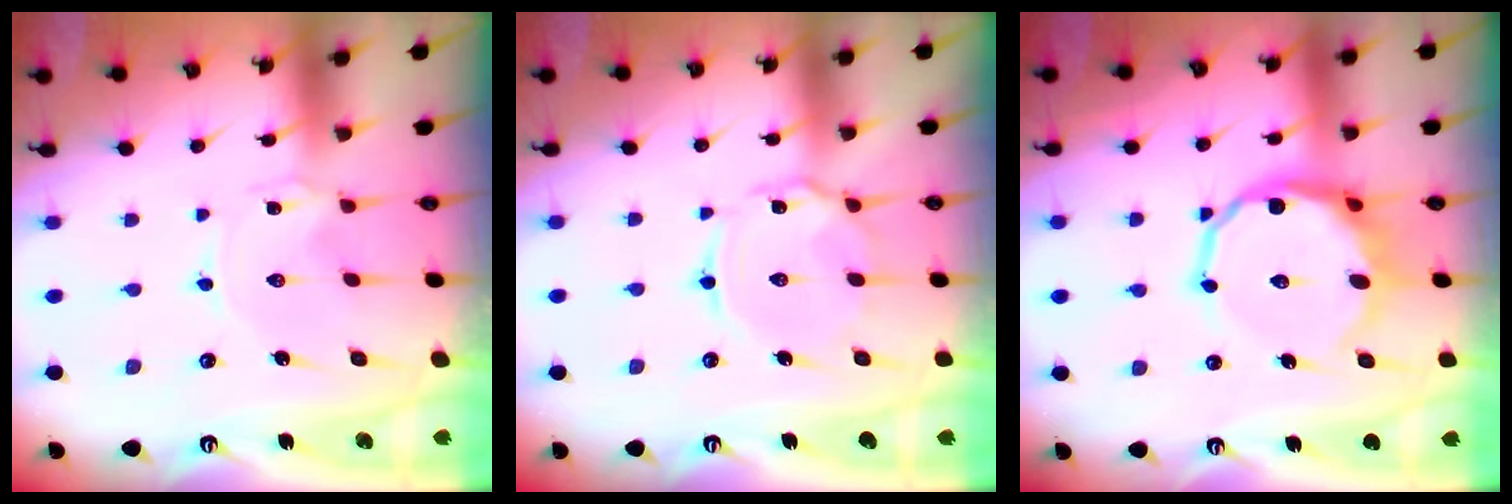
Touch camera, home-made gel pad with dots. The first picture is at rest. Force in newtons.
{"total": 7.8, "press": 7.8, "slide": 0.5}
{"total": 11.0, "press": 10.4, "slide": 3.8}